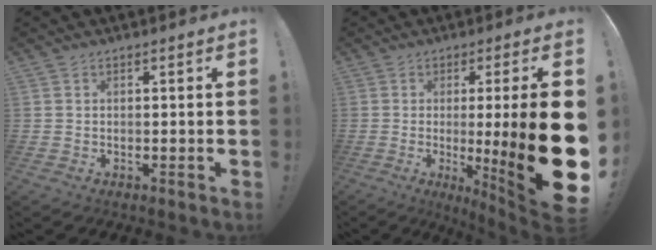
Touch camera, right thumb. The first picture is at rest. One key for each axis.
{"total": 20.9, "fx": -1.6, "fy": 0.5, "fz": 20.8, "tx": -0.306, "ty": -0.022, "tz": -0.016}